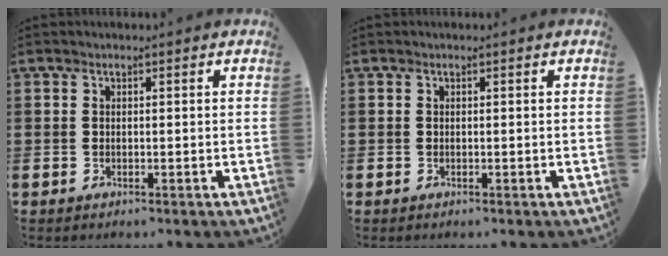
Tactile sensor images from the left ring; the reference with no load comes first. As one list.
[{"total": 0.0}]